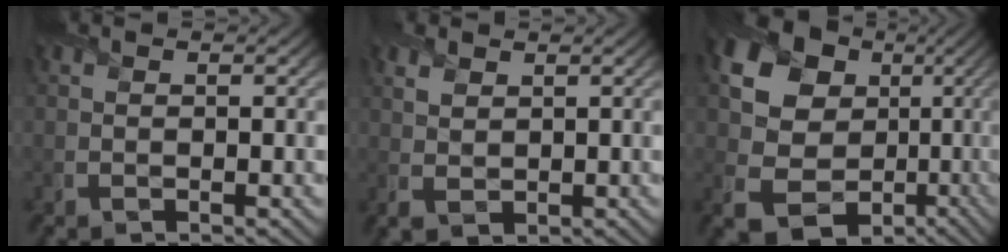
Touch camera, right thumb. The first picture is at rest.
{"total": 2.4, "force": [1.3, 1.4, 1.4], "torque": [-0.037, 0.000, 0.028]}
{"total": 18.8, "force": [2.6, 15.4, 10.4], "torque": [-0.221, 0.011, 0.062]}